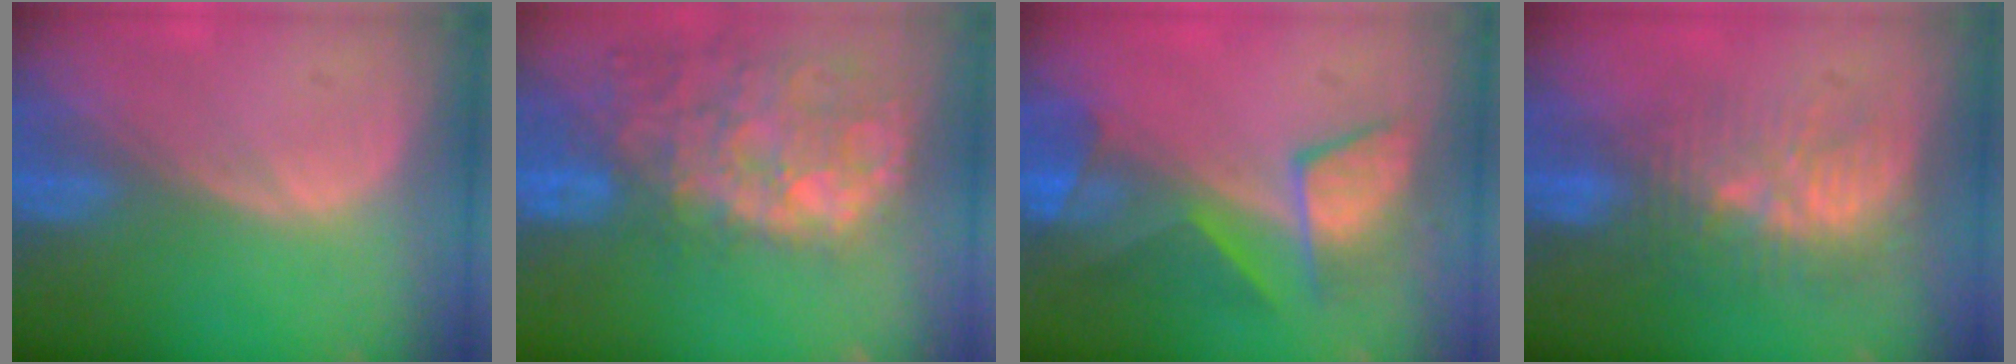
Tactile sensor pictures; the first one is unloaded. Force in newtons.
{"total": 14.2, "press": 11.6, "slide": 8.3}
{"total": 7.7, "press": 7.6, "slide": 1.2}
{"total": 9.8, "press": 8.8, "slide": 4.3}